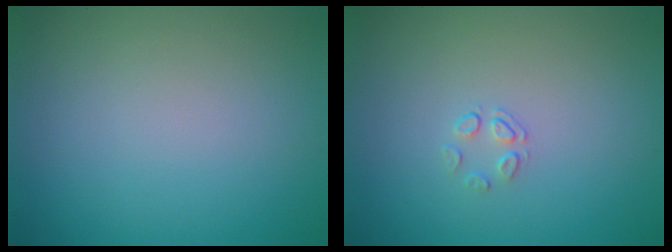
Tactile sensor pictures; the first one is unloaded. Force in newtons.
{"total": 1.1, "press": 0.5, "slide": 1.0}